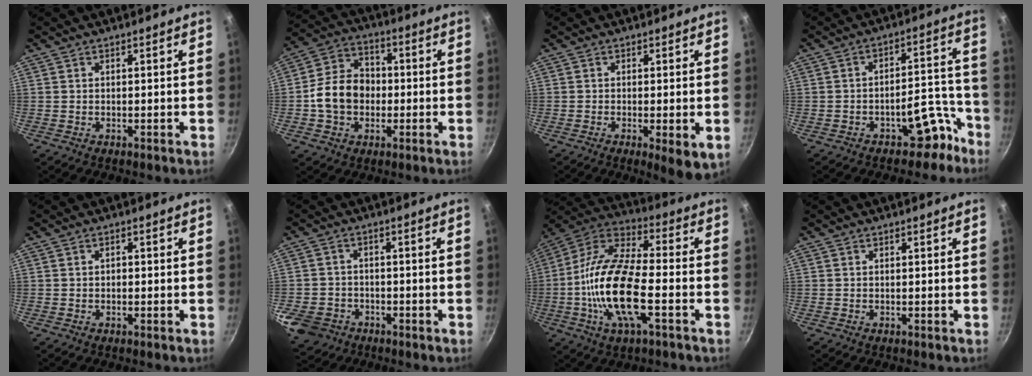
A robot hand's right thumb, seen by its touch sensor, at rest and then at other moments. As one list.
[{"total": 11.9, "force": [-1.4, 9.4, 7.0], "torque": [-0.107, 0.032, -0.033]}, {"total": 5.4, "force": [-1.4, 1.3, 5.0], "torque": [-0.081, -0.016, -0.022]}, {"total": 8.4, "force": [-5.7, 4.3, 4.5], "torque": [-0.032, 0.084, -0.082]}, {"total": 0.7, "force": [-0.1, 0.6, 0.4], "torque": [-0.001, 0.006, -0.003]}, {"total": 8.3, "force": [-3.8, 6.9, 2.7], "torque": [-0.065, 0.018, -0.056]}, {"total": 19.4, "force": [-4.3, 7.4, 17.5], "torque": [-0.354, 0.030, -0.081]}, {"total": 0.0}]